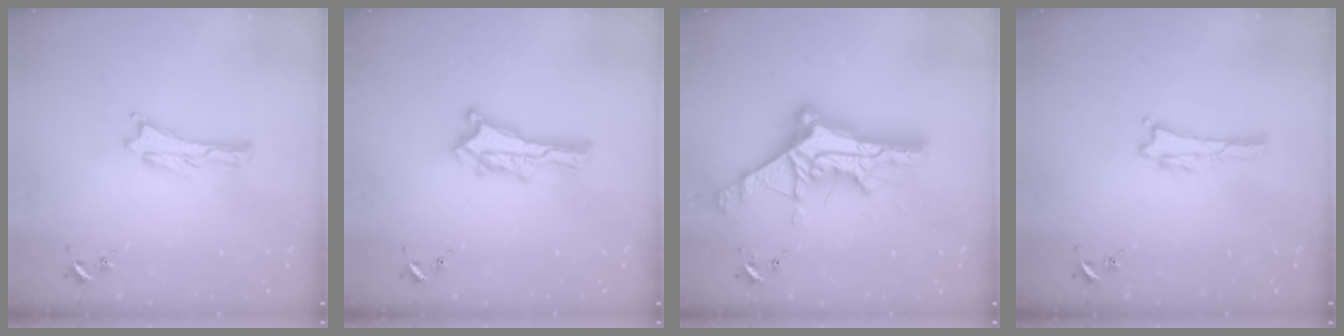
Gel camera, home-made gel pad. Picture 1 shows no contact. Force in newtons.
{"total": 1.4, "press": 1.4, "slide": 0.2}
{"total": 14.3, "press": 14.3, "slide": 1.3}
{"total": 0.0}